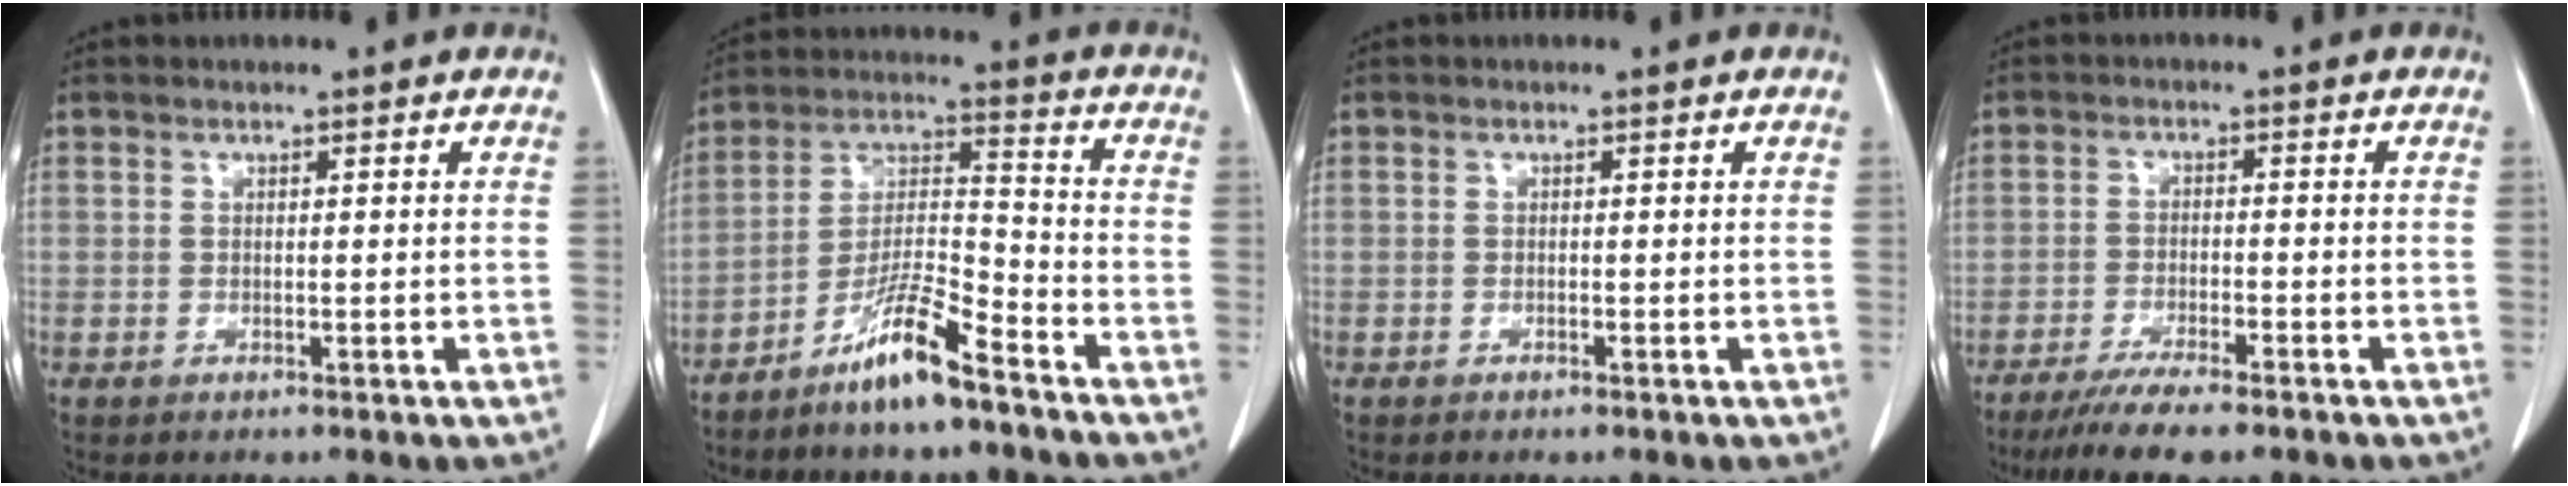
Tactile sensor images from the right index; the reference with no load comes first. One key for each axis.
{"total": 10.1, "fx": -7.3, "fy": 0.9, "fz": 7.0, "tx": -0.140, "ty": -0.009, "tz": -0.139}
{"total": 0.0}
{"total": 8.2, "fx": -6.5, "fy": 0.5, "fz": 5.0, "tx": -0.078, "ty": -0.019, "tz": -0.103}